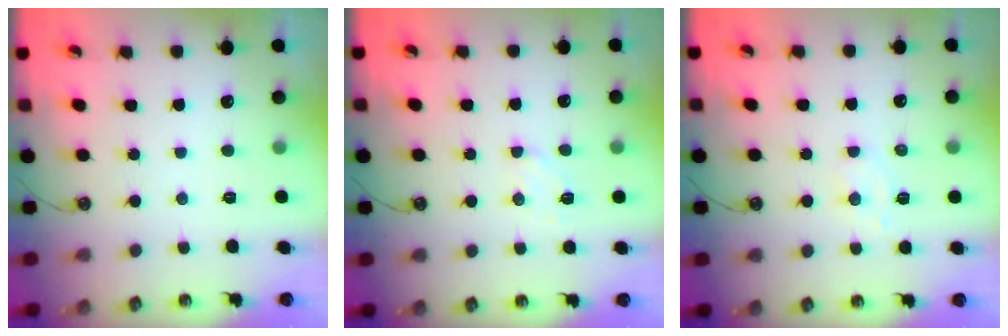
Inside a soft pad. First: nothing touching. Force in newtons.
{"total": 6.6, "press": 6.6, "slide": 0.6}
{"total": 6.6, "press": 6.6, "slide": 0.9}